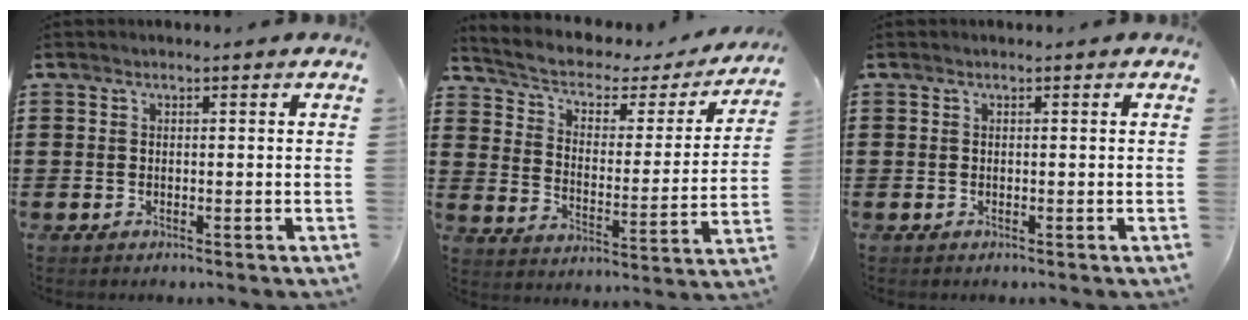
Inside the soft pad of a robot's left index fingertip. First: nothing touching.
{"total": 4.0, "force": [2.5, 2.2, 2.3], "torque": [-0.060, -0.017, 0.034]}
{"total": 0.0}